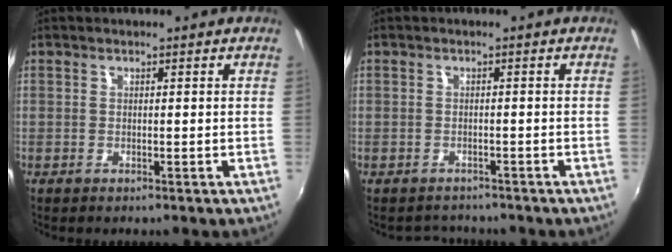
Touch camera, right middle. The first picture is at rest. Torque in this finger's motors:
{"motor_torque": [-0.90, -0.29, -0.15, -0.12]}